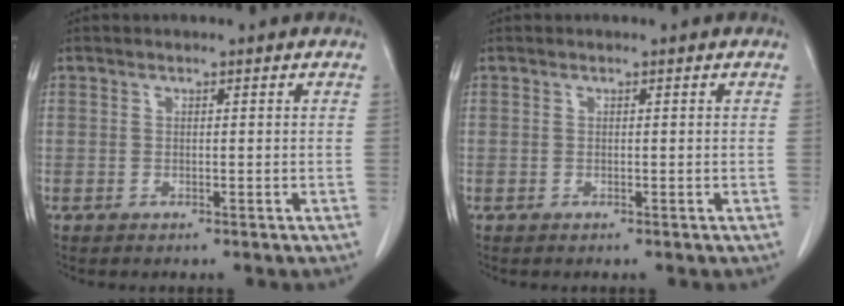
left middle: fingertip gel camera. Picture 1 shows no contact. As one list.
[{"total": 0.0}]